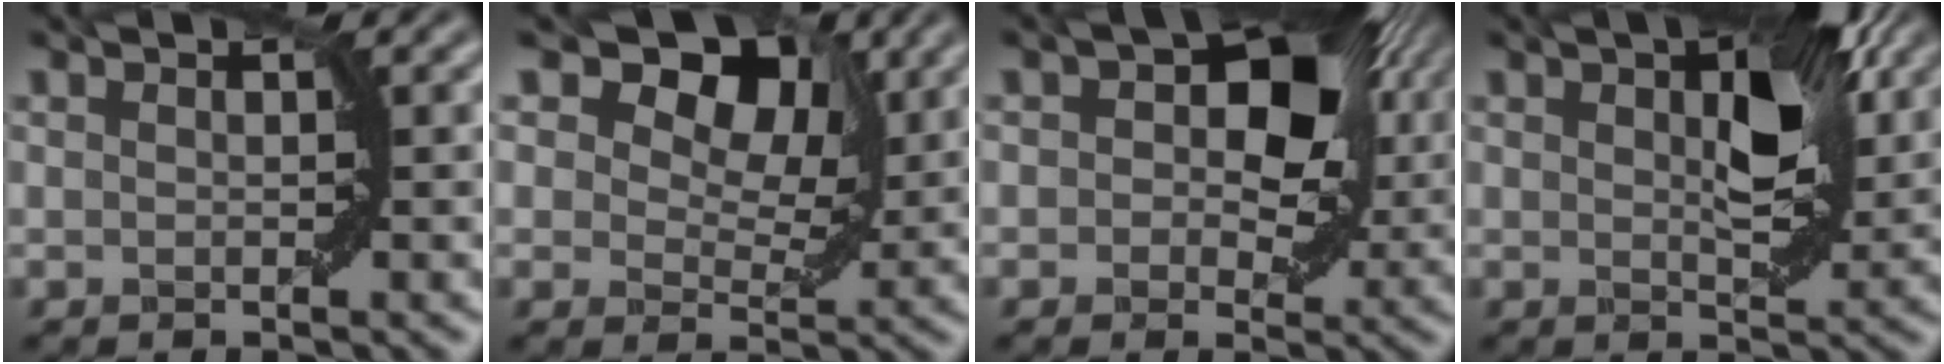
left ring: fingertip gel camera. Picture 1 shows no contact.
{"total": 9.4, "force": [5.3, 5.5, 5.5], "torque": [-0.084, 0.013, 0.070]}
{"total": 8.6, "force": [2.5, 5.4, 6.2], "torque": [-0.069, 0.007, 0.027]}
{"total": 6.8, "force": [2.0, 3.0, 5.7], "torque": [-0.085, 0.005, 0.034]}